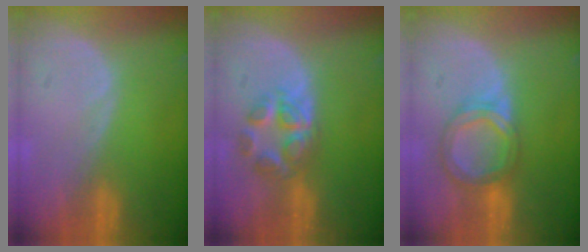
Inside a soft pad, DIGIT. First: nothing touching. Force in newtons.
{"total": 6.0, "press": 5.5, "slide": 2.2}
{"total": 6.3, "press": 5.9, "slide": 2.3}